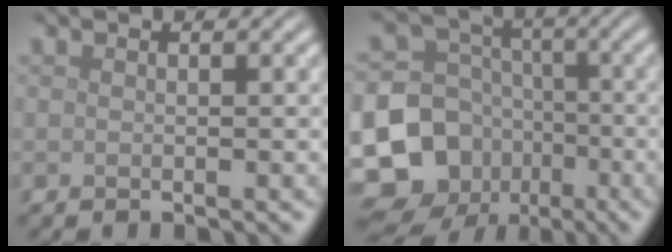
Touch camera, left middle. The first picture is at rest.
{"total": 14.1, "force": [-6.1, 12.1, 3.9], "torque": [-0.105, -0.032, -0.124]}